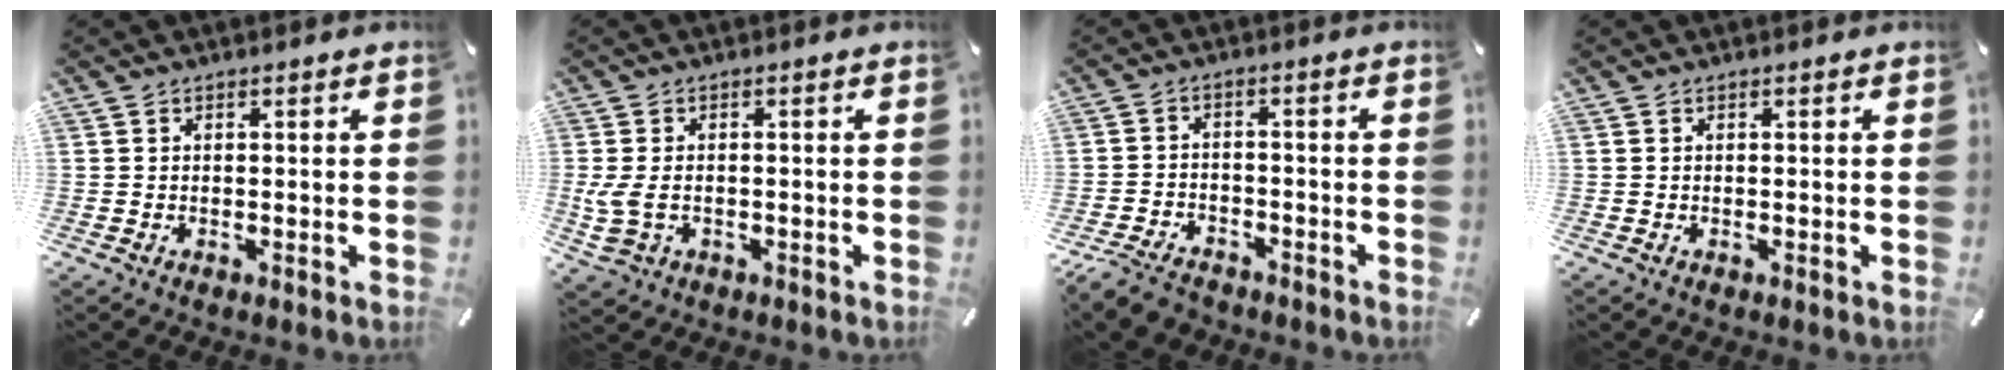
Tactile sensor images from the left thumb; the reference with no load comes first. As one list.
[{"total": 5.5, "force": [-0.8, 4.0, 3.7], "torque": [-0.099, -0.003, -0.015]}, {"total": 4.9, "force": [-4.2, 2.3, 1.3], "torque": [-0.037, 0.018, -0.084]}, {"total": 0.0}]